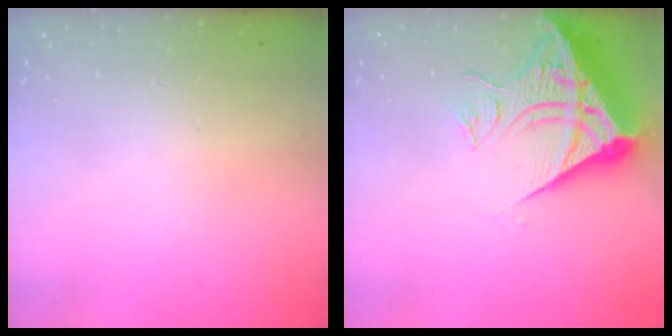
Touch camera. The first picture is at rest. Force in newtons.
{"total": 10.3, "press": 10.3, "slide": 1.2}